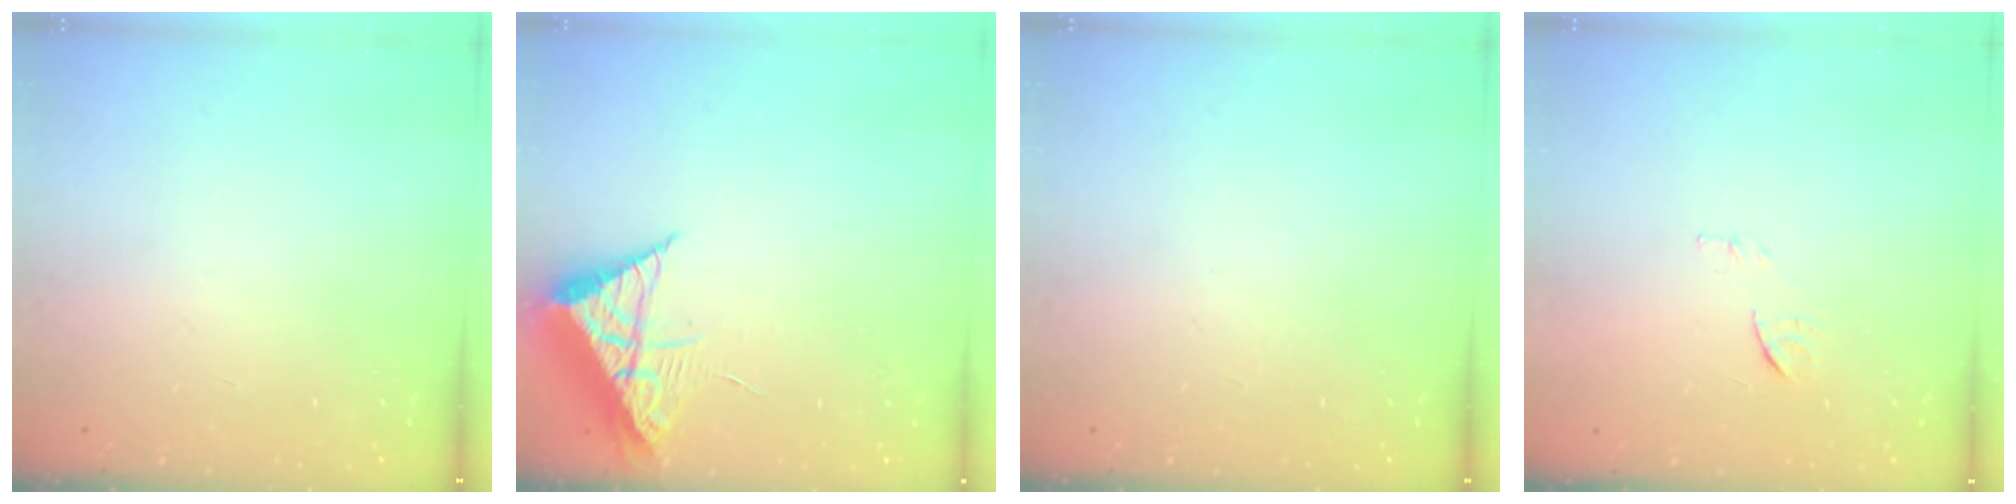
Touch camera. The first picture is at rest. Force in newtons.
{"total": 9.8, "press": 9.8, "slide": 0.6}
{"total": 0.0}
{"total": 6.9, "press": 6.9, "slide": 0.7}